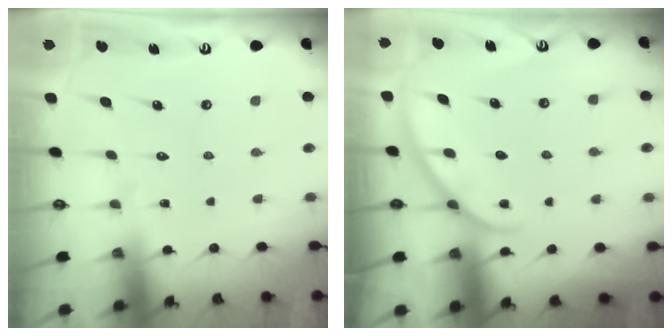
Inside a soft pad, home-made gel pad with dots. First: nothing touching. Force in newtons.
{"total": 1.8, "press": 1.8, "slide": 0.2}